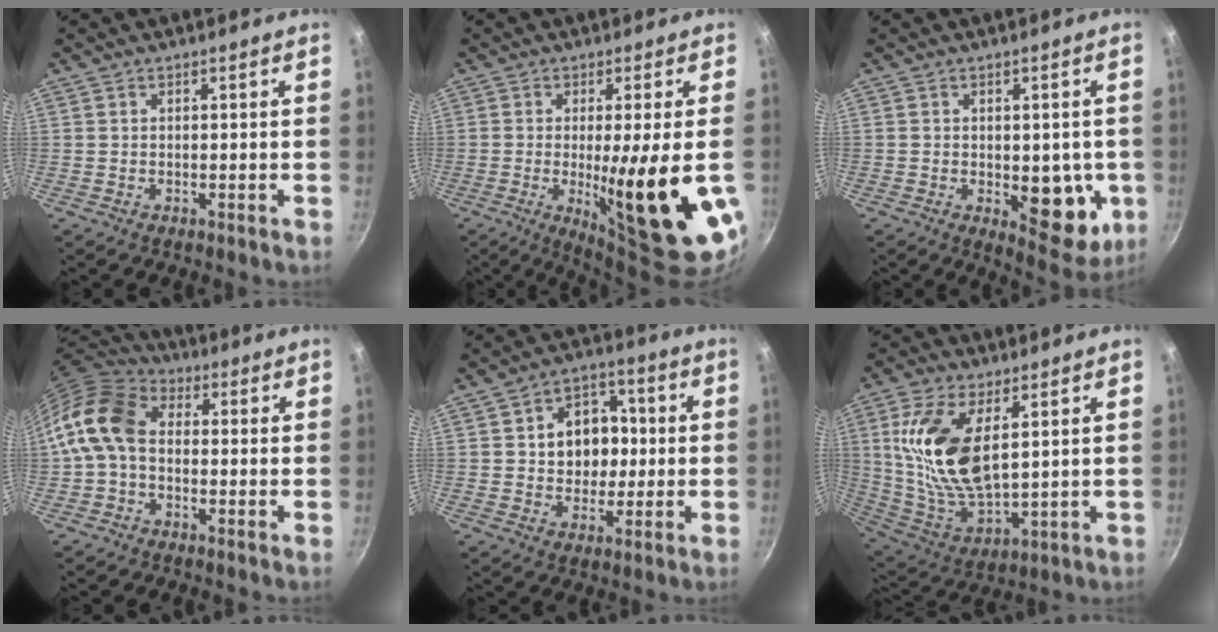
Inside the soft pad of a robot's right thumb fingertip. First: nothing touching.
{"total": 18.5, "force": [-3.4, 2.8, 17.9], "torque": [-0.246, -0.018, -0.037]}
{"total": 11.7, "force": [-1.9, 6.1, 9.8], "torque": [-0.066, -0.011, -0.017]}
{"total": 12.0, "force": [-0.3, 8.6, 8.3], "torque": [-0.143, 0.034, -0.029]}
{"total": 11.4, "force": [1.1, 9.2, 6.8], "torque": [-0.059, 0.012, 0.013]}
{"total": 17.4, "force": [4.7, 8.4, 14.5], "torque": [-0.282, -0.031, 0.101]}